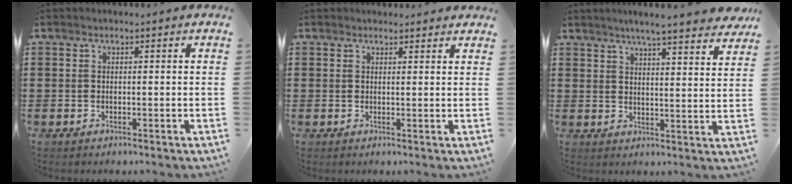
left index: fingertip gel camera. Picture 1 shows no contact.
{"total": 1.4, "force": [1.4, 0.4, 0.1], "torque": [-0.005, 0.003, 0.027]}
{"total": 5.3, "force": [4.8, -0.5, 2.2], "torque": [-0.060, -0.020, 0.083]}